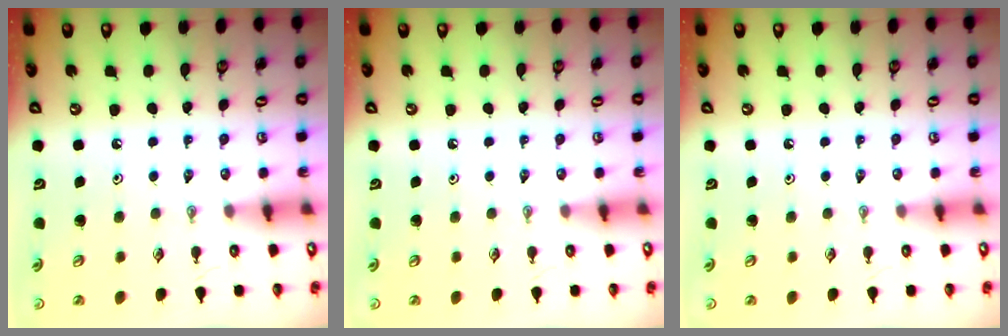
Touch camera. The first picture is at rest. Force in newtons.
{"total": 0.0}
{"total": 0.0}